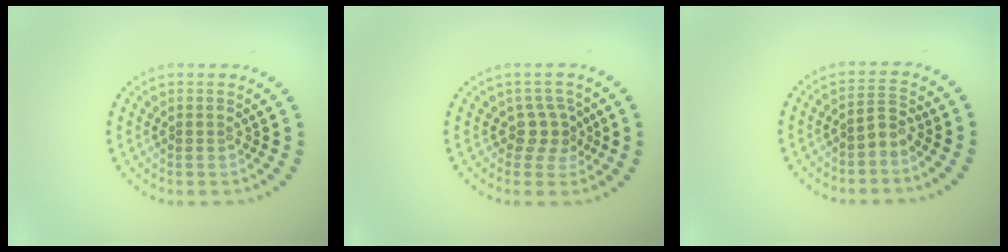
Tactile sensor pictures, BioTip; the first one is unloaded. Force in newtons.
{"total": 2.2, "press": 1.7, "slide": 1.4}
{"total": 1.8, "press": 1.4, "slide": 1.2}